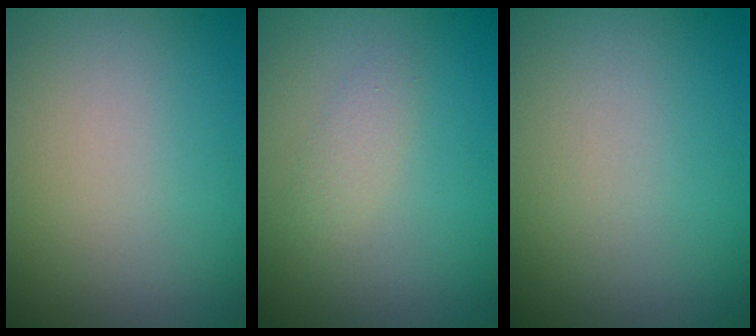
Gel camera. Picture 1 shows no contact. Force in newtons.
{"total": 1.2, "press": 1.2, "slide": 0.1}
{"total": 0.0}